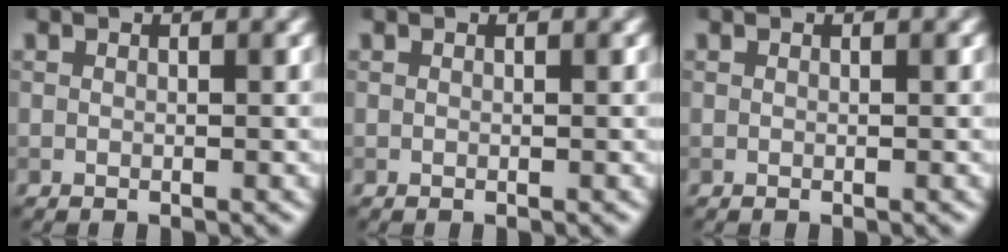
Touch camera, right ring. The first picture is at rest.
{"total": 0.0}
{"total": 0.0}